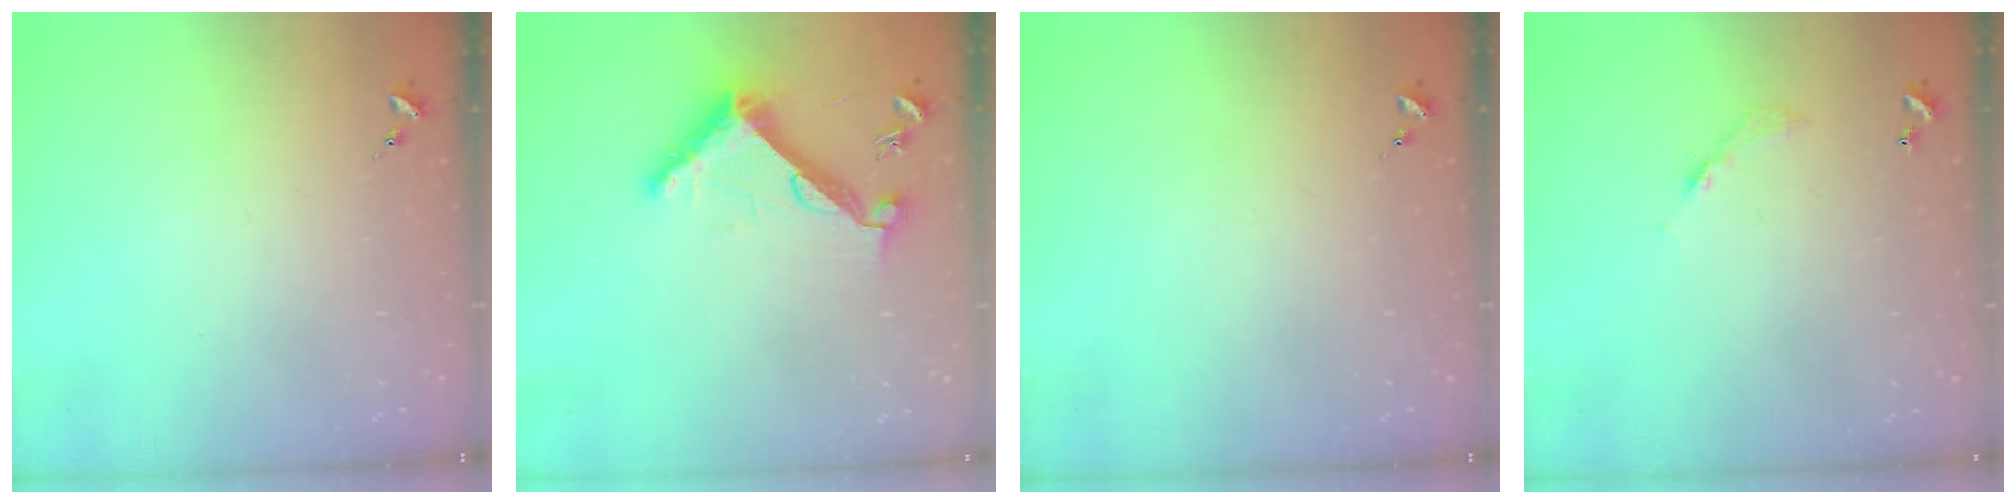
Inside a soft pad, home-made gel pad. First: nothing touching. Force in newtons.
{"total": 11.1, "press": 11.0, "slide": 0.7}
{"total": 0.0}
{"total": 3.6, "press": 3.6, "slide": 0.2}